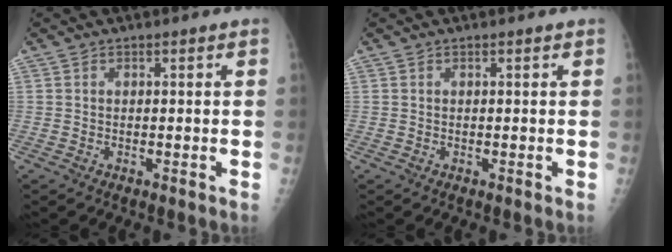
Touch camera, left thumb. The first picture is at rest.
{"total": 0.0}